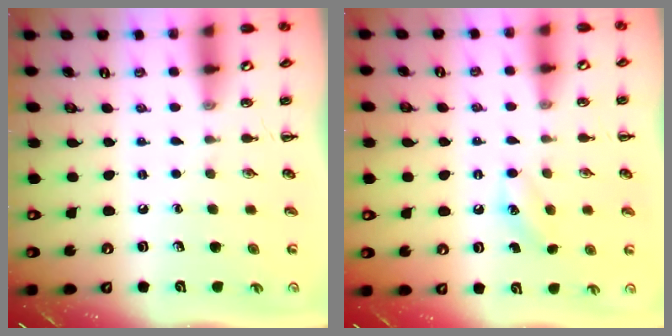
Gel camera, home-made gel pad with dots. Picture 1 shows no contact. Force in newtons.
{"total": 5.6, "press": 5.4, "slide": 1.6}